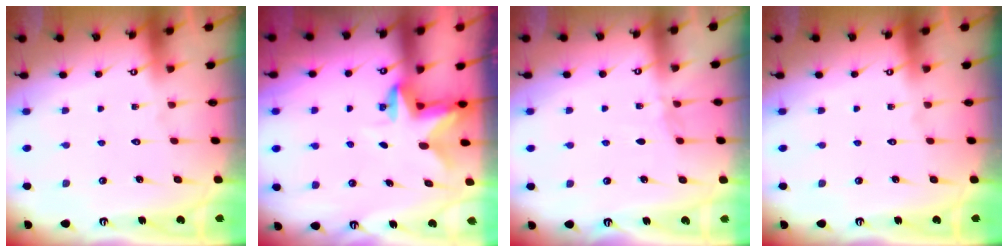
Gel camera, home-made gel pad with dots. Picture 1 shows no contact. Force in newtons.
{"total": 2.8, "press": 2.7, "slide": 0.5}
{"total": 3.0, "press": 2.9, "slide": 0.5}
{"total": 0.0}